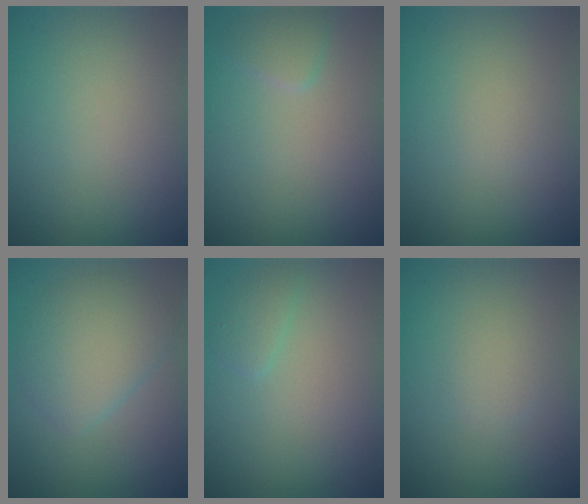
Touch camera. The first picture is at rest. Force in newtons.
{"total": 1.2, "press": 1.2, "slide": 0.1}
{"total": 0.6, "press": 0.6, "slide": 0.0}
{"total": 4.0, "press": 4.0, "slide": 0.1}
{"total": 1.1, "press": 1.1, "slide": 0.1}
{"total": 1.1, "press": 1.1, "slide": 0.0}